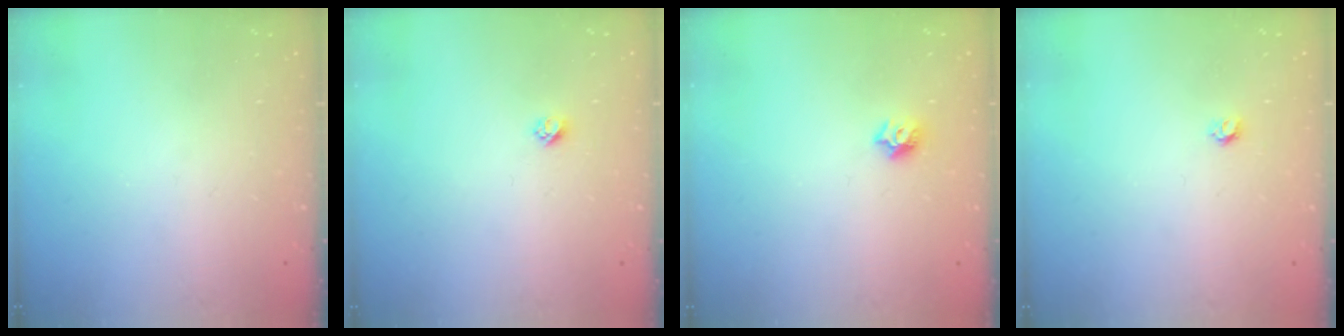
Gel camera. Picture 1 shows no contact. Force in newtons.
{"total": 2.4, "press": 2.4, "slide": 0.2}
{"total": 6.9, "press": 6.8, "slide": 0.9}
{"total": 3.2, "press": 3.2, "slide": 0.3}